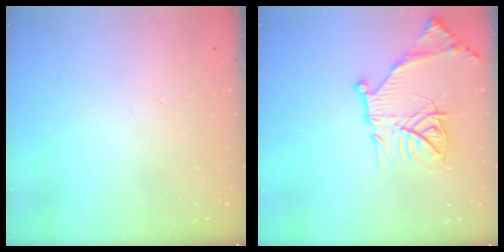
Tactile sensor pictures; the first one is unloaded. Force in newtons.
{"total": 18.5, "press": 18.4, "slide": 1.9}